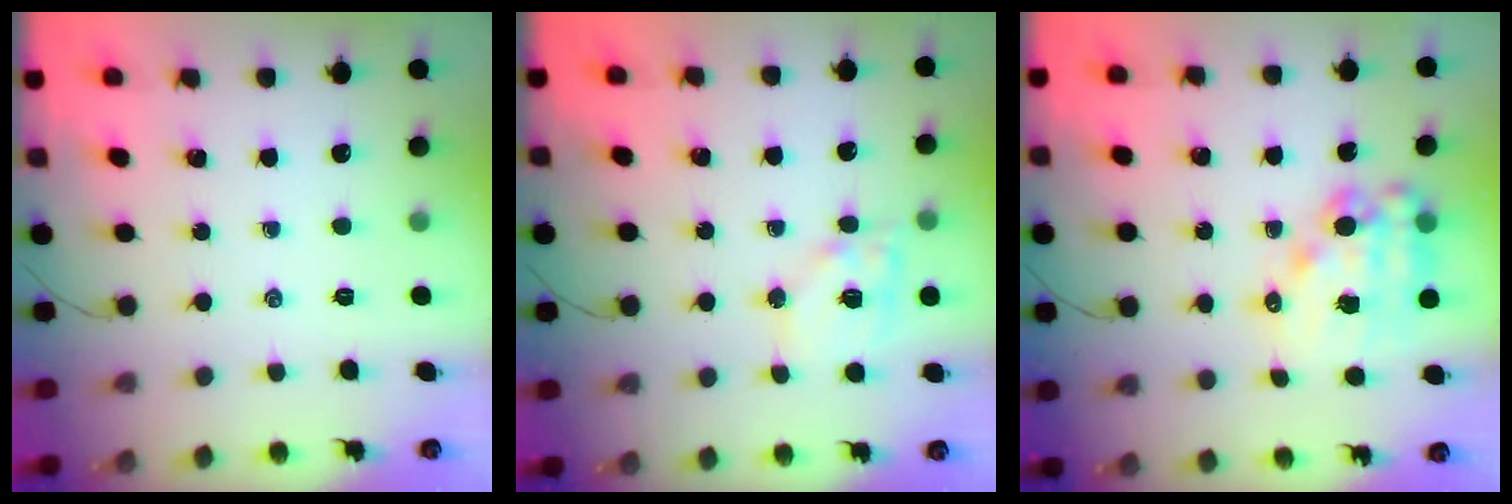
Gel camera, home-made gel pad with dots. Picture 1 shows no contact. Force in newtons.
{"total": 11.3, "press": 11.1, "slide": 1.8}
{"total": 13.5, "press": 13.2, "slide": 3.0}